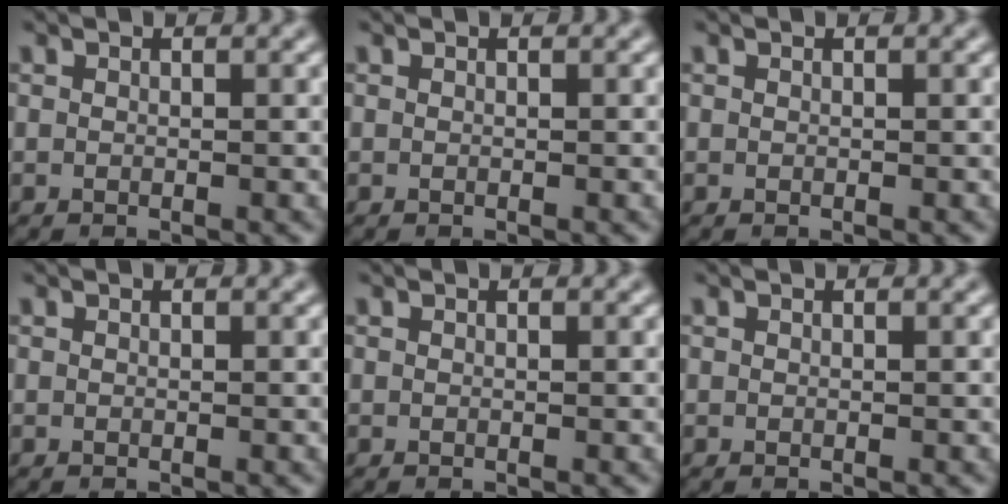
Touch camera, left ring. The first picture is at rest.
{"total": 0.0}
{"total": 0.0}
{"total": 0.0}
{"total": 0.0}
{"total": 0.0}